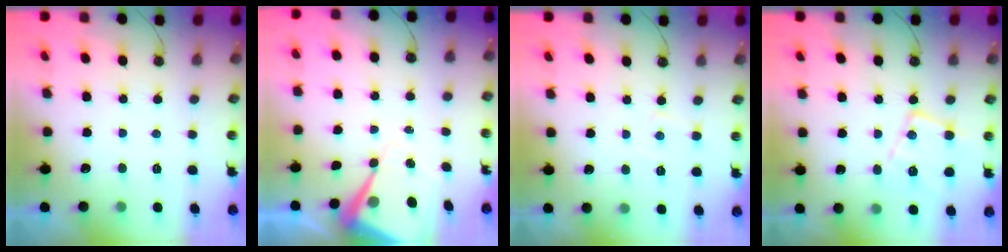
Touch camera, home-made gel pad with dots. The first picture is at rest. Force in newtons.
{"total": 9.5, "press": 9.5, "slide": 0.7}
{"total": 4.8, "press": 4.8, "slide": 0.7}
{"total": 13.0, "press": 12.9, "slide": 1.3}